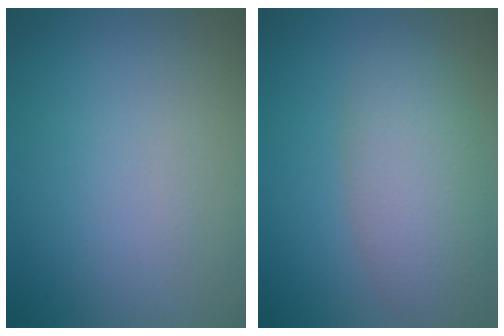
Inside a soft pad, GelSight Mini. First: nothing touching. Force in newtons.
{"total": 5.2, "press": 5.2, "slide": 0.3}